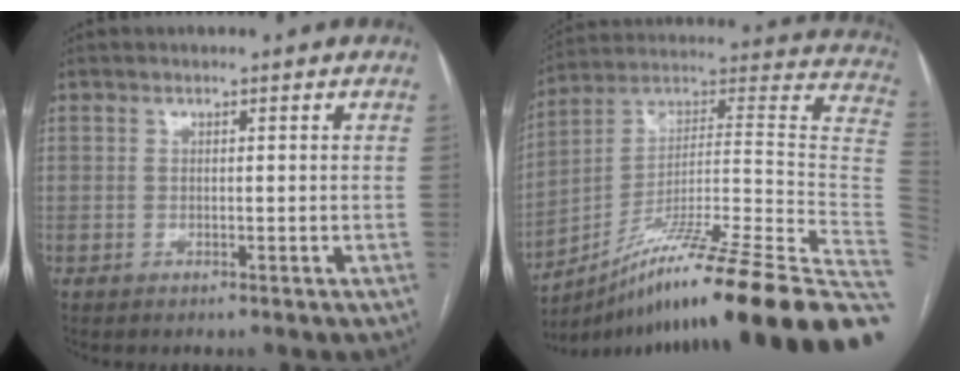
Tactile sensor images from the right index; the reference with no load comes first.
{"total": 31.4, "force": [-19.7, -1.0, 24.5], "torque": [-0.225, 0.028, -0.320]}